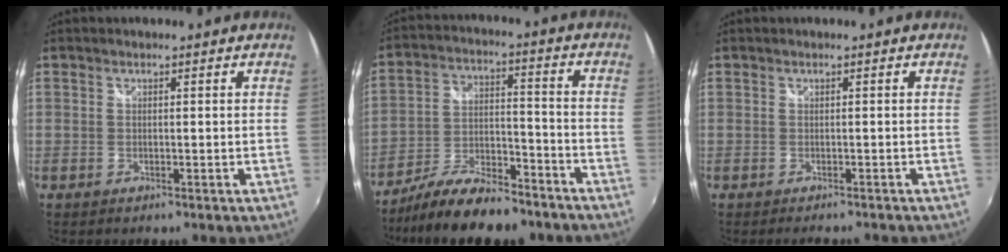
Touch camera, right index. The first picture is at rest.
{"total": 16.2, "force": [-12.9, 5.1, 8.3], "torque": [-0.162, -0.008, -0.208]}
{"total": 2.6, "force": [-2.2, 0.9, 1.0], "torque": [-0.016, -0.011, -0.030]}